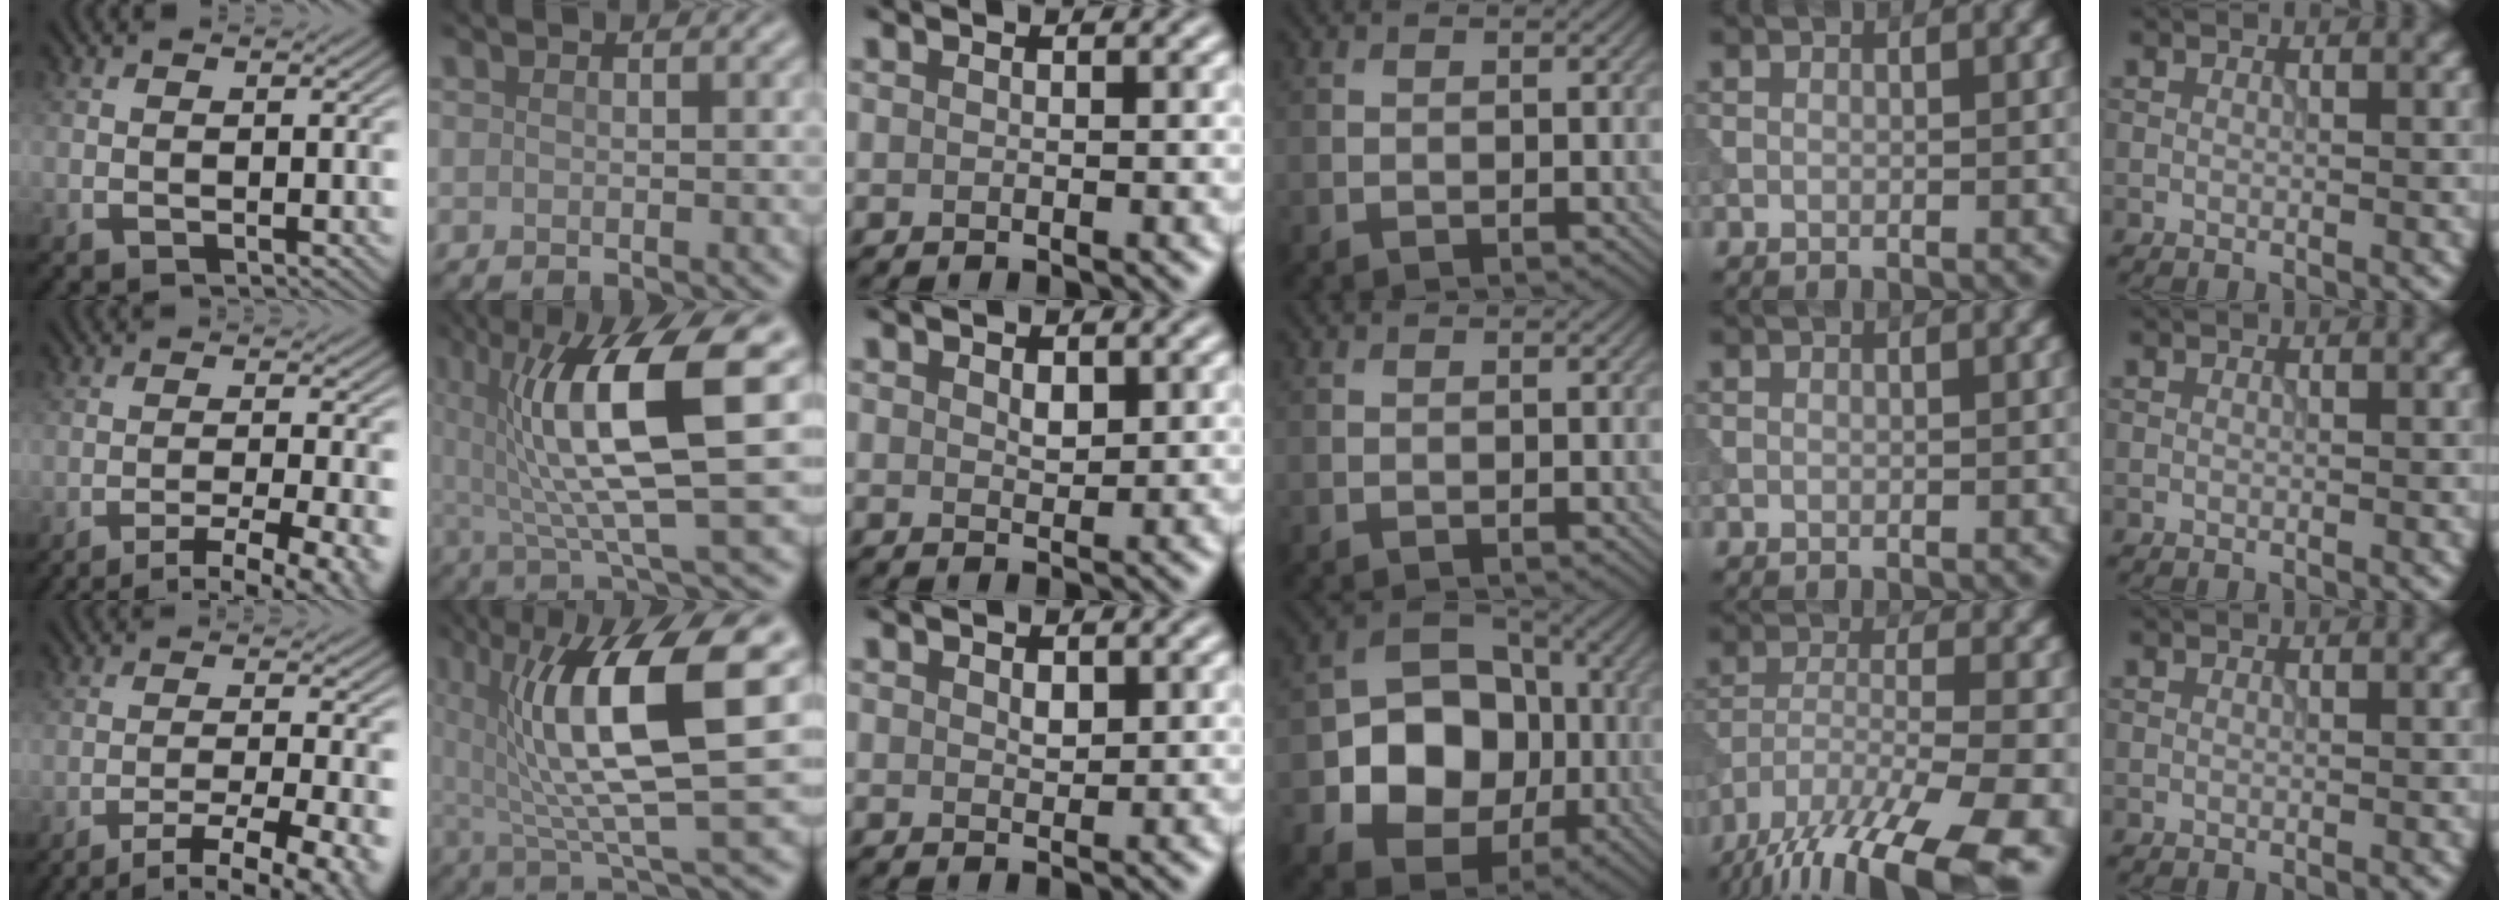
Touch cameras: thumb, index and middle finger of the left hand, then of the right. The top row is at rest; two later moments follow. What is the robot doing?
{"motion": "extract", "object": "tissue"}